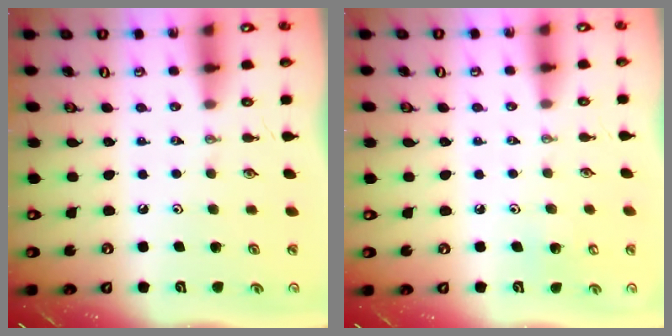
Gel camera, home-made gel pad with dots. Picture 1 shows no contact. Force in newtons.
{"total": 4.2, "press": 4.2, "slide": 0.4}